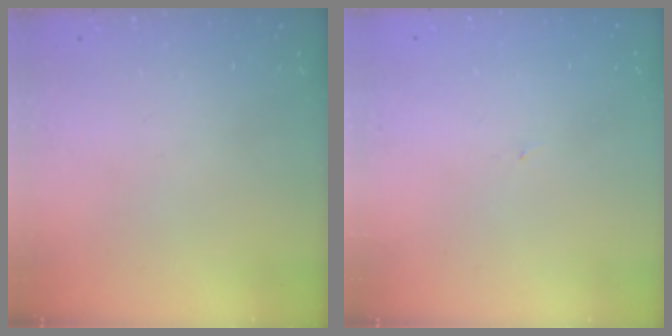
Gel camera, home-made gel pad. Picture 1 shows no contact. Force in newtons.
{"total": 0.8, "press": 0.8, "slide": 0.1}